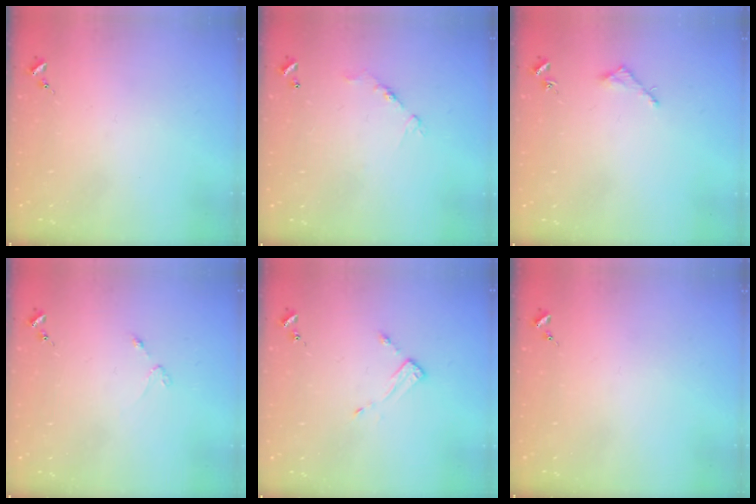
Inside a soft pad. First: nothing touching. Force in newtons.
{"total": 7.7, "press": 7.7, "slide": 0.4}
{"total": 2.0, "press": 2.0, "slide": 0.1}
{"total": 2.3, "press": 2.3, "slide": 0.3}
{"total": 3.1, "press": 3.1, "slide": 0.2}
{"total": 0.0}